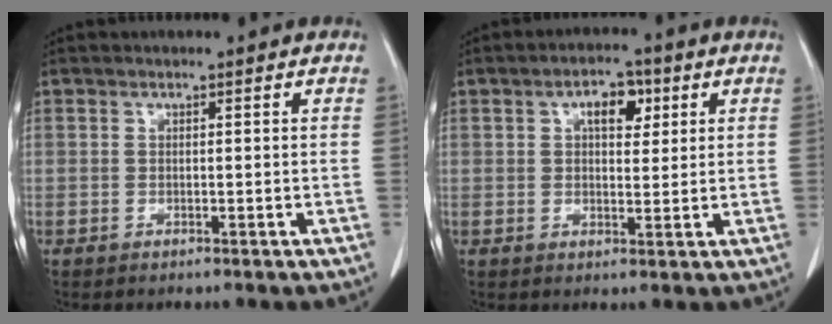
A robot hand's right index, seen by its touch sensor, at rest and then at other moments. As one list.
[{"total": 5.3, "force": [2.0, 2.7, 4.1], "torque": [-0.063, 0.012, 0.029]}]